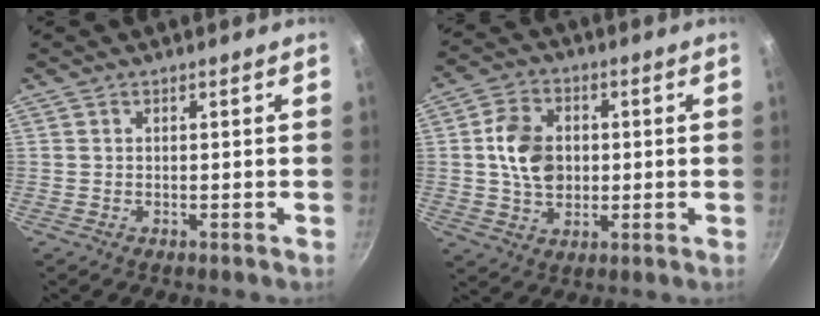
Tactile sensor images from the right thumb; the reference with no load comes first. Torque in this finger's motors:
{"motor_torque": [0.09, 0.12, 0.06, -0.05, 0.10]}